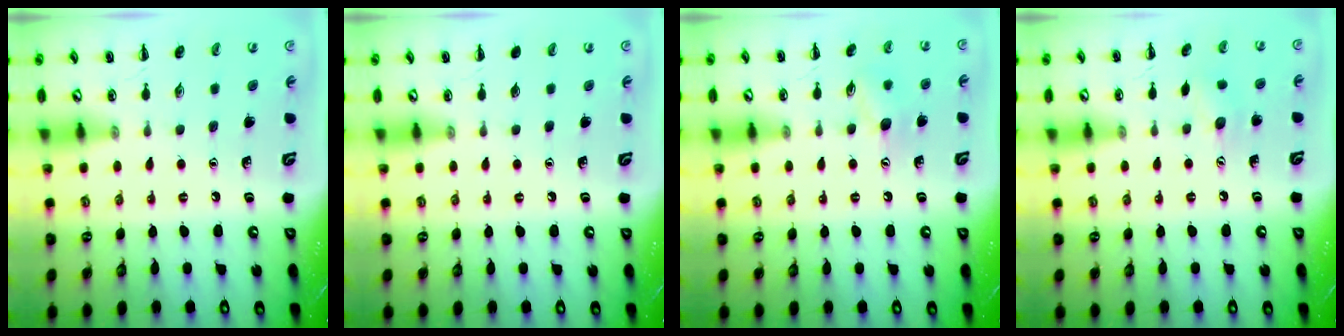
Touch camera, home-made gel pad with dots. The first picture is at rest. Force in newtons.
{"total": 0.0}
{"total": 7.8, "press": 7.7, "slide": 0.8}
{"total": 6.9, "press": 6.7, "slide": 1.3}